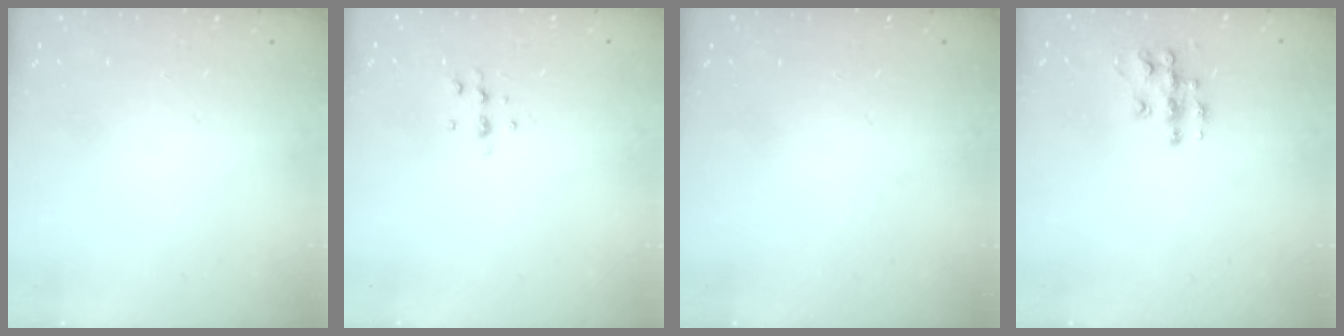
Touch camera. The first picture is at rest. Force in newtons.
{"total": 5.4, "press": 5.3, "slide": 1.1}
{"total": 0.0}
{"total": 9.4, "press": 9.4, "slide": 0.5}